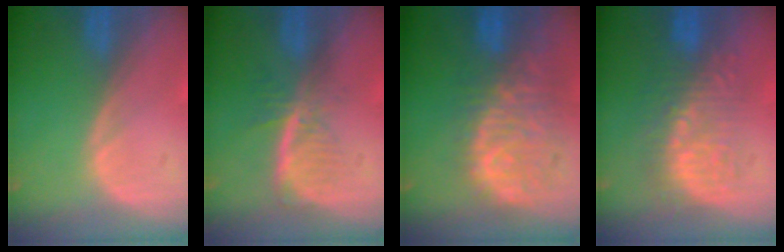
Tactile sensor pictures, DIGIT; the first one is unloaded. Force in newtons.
{"total": 5.9, "press": 5.1, "slide": 3.0}
{"total": 11.2, "press": 9.6, "slide": 5.8}
{"total": 8.7, "press": 8.4, "slide": 2.5}